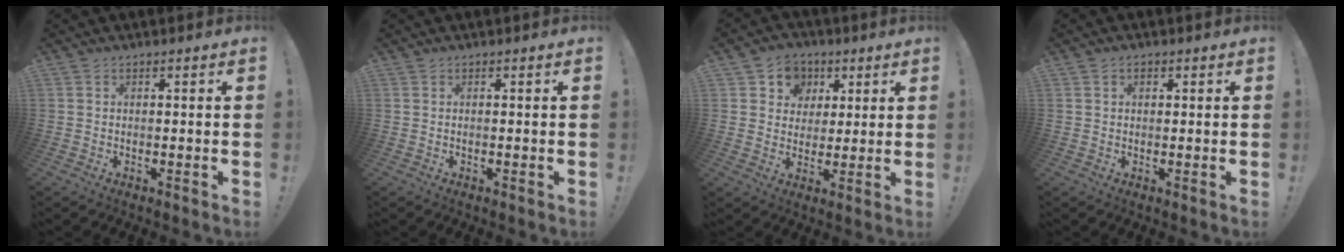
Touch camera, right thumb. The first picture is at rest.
{"total": 0.0}
{"total": 8.4, "force": [2.9, 7.6, 1.8], "torque": [-0.028, -0.014, 0.060]}
{"total": 1.2, "force": [0.4, 1.0, 0.6], "torque": [-0.009, 0.003, 0.007]}